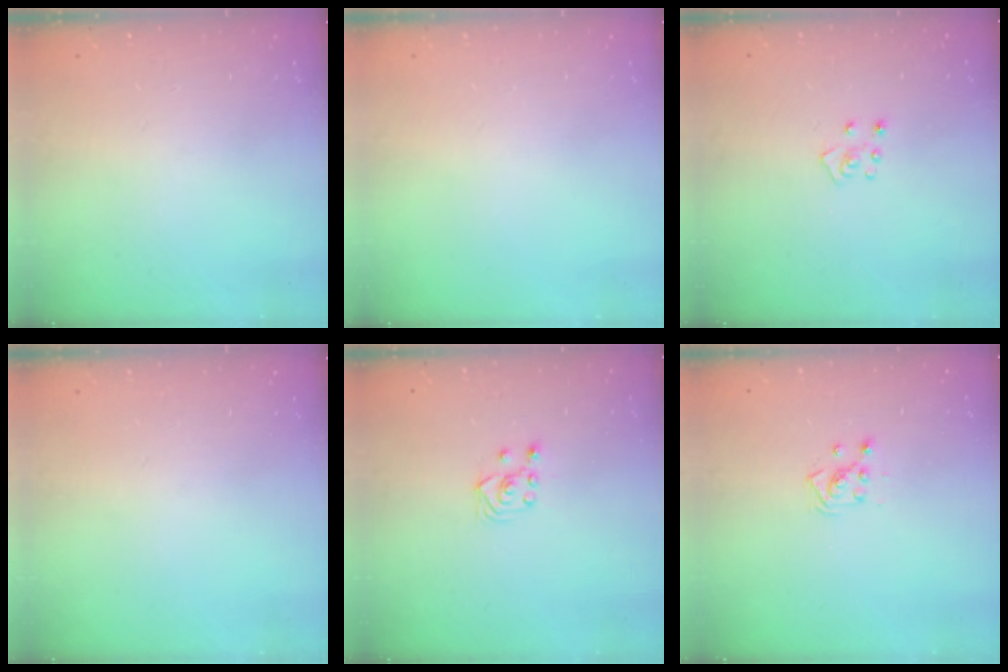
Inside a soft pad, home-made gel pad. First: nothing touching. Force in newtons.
{"total": 0.0}
{"total": 4.2, "press": 4.1, "slide": 0.3}
{"total": 0.0}
{"total": 2.8, "press": 2.6, "slide": 1.1}
{"total": 3.3, "press": 3.2, "slide": 0.5}